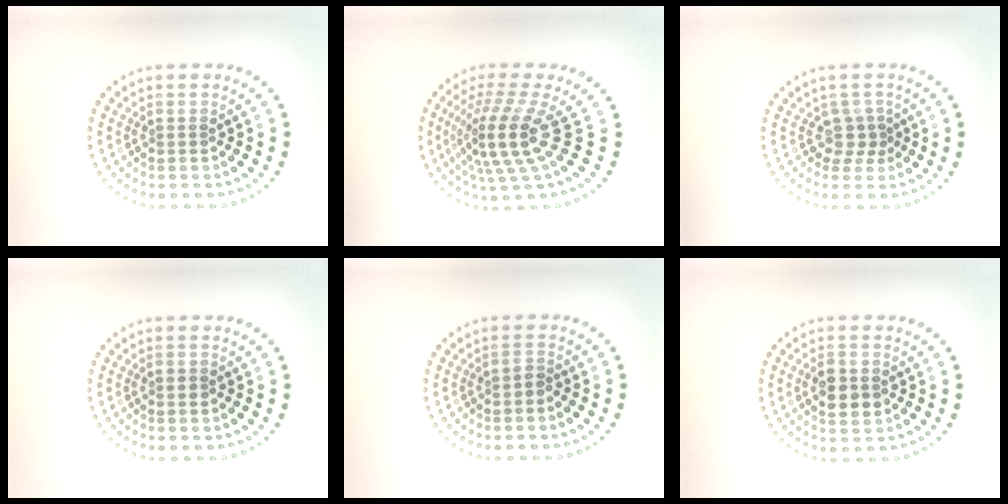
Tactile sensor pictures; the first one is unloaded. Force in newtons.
{"total": 5.0, "press": 3.4, "slide": 3.6}
{"total": 1.8, "press": 1.2, "slide": 1.4}
{"total": 0.9, "press": 0.9, "slide": 0.0}
{"total": 0.9, "press": 0.8, "slide": 0.5}
{"total": 2.8, "press": 2.8, "slide": 0.3}